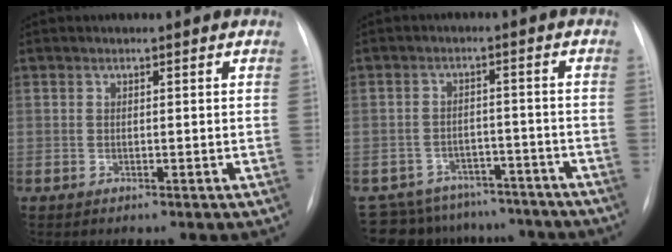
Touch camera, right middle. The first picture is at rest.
{"total": 12.8, "force": [-11.5, 5.4, 1.6], "torque": [-0.024, 0.015, -0.144]}